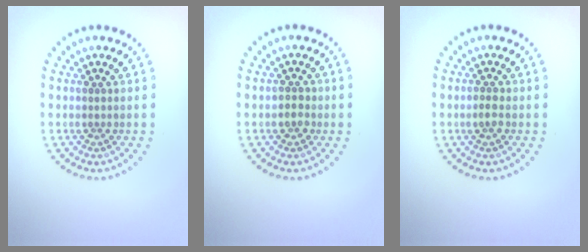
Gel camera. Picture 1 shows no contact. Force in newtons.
{"total": 1.3, "press": 1.3, "slide": 0.3}
{"total": 1.1, "press": 1.1, "slide": 0.3}